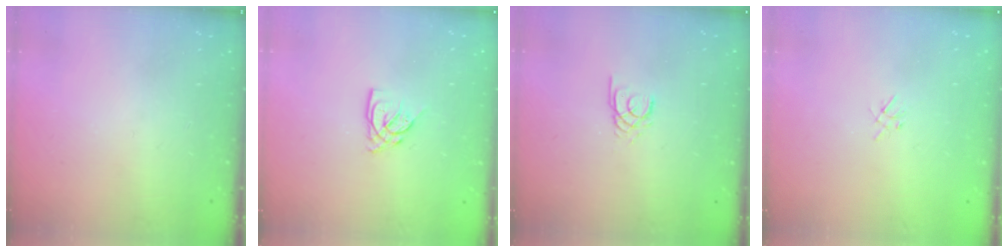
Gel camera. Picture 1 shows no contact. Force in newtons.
{"total": 5.6, "press": 5.6, "slide": 0.5}
{"total": 2.4, "press": 2.4, "slide": 0.1}
{"total": 2.0, "press": 2.0, "slide": 0.4}